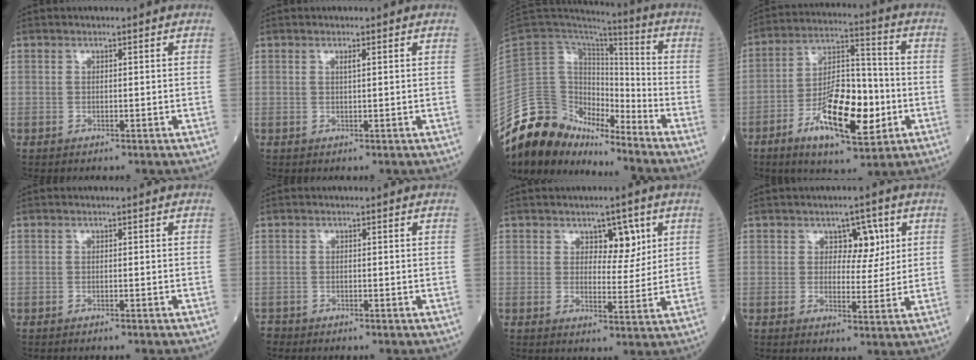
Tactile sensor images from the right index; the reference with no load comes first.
{"total": 0.6, "force": [0.3, 0.0, 0.6], "torque": [-0.013, 0.000, 0.005]}
{"total": 13.8, "force": [-12.2, 6.0, 2.2], "torque": [-0.036, 0.073, -0.221]}
{"total": 14.5, "force": [-4.8, 4.9, 12.8], "torque": [-0.232, 0.005, -0.076]}
{"total": 1.7, "force": [-1.5, -0.1, 0.7], "torque": [-0.012, 0.000, -0.019]}
{"total": 1.2, "force": [-1.1, 0.4, -0.2], "torque": [0.000, -0.001, -0.022]}
{"total": 4.7, "force": [2.2, 2.5, 3.3], "torque": [-0.037, 0.002, 0.032]}
{"total": 4.5, "force": [1.8, 2.8, 3.1], "torque": [-0.034, 0.006, 0.025]}